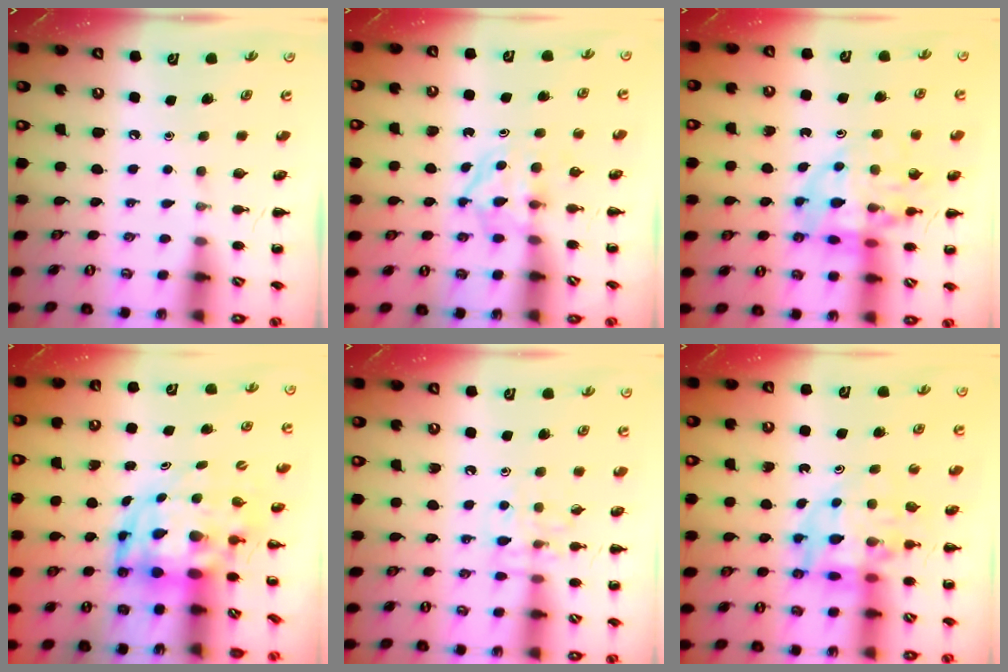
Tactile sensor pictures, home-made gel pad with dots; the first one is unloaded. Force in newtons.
{"total": 4.5, "press": 4.5, "slide": 0.7}
{"total": 12.5, "press": 12.4, "slide": 2.1}
{"total": 5.1, "press": 4.9, "slide": 1.4}
{"total": 8.1, "press": 8.1, "slide": 0.4}
{"total": 11.2, "press": 10.7, "slide": 3.3}